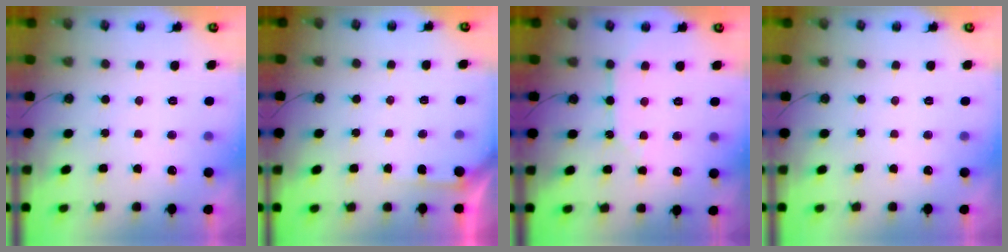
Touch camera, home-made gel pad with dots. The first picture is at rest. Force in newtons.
{"total": 1.5, "press": 1.5, "slide": 0.2}
{"total": 3.5, "press": 3.5, "slide": 0.3}
{"total": 0.0}